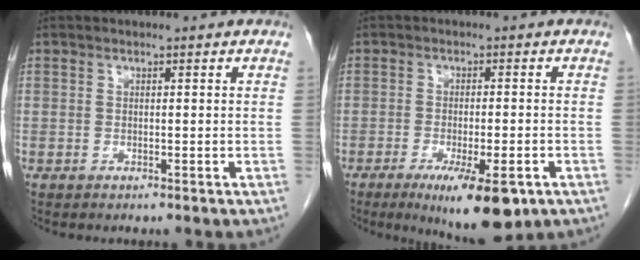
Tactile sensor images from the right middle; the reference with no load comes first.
{"total": 10.2, "force": [-5.9, 2.2, 8.1], "torque": [-0.117, -0.018, -0.083]}